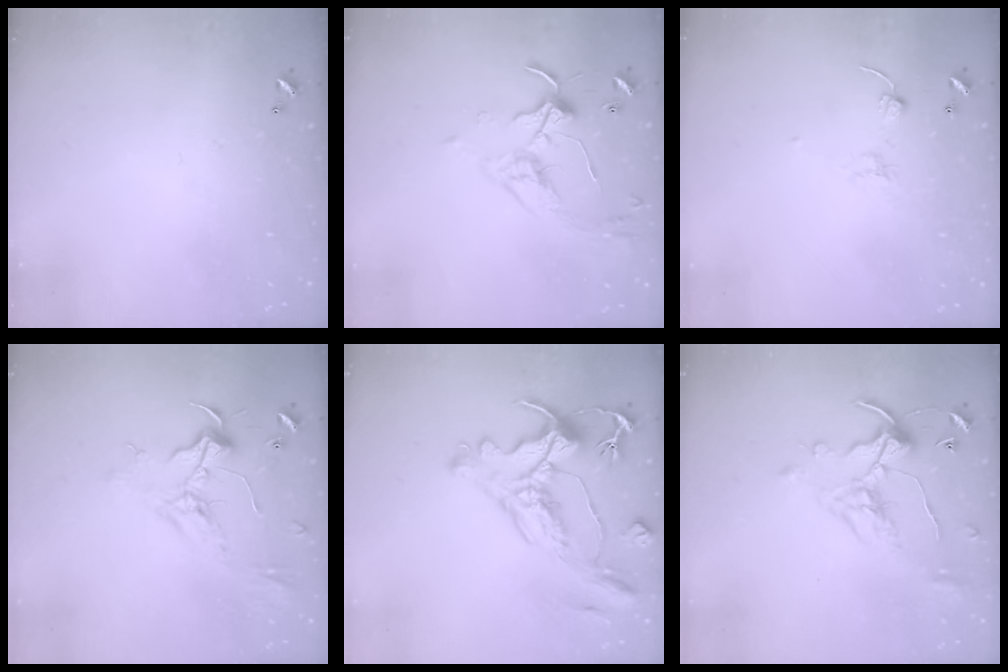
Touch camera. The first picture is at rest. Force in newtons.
{"total": 3.3, "press": 3.3, "slide": 0.6}
{"total": 1.7, "press": 1.5, "slide": 0.7}
{"total": 2.4, "press": 2.3, "slide": 0.8}
{"total": 3.1, "press": 2.8, "slide": 1.4}
{"total": 1.1, "press": 0.6, "slide": 0.9}